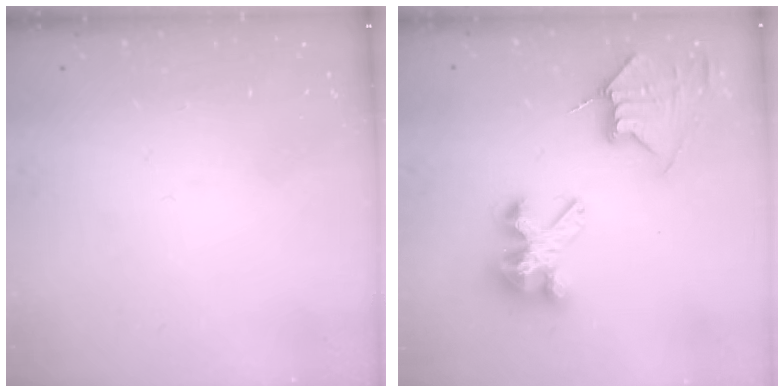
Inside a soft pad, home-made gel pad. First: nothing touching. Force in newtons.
{"total": 8.6, "press": 8.5, "slide": 1.1}